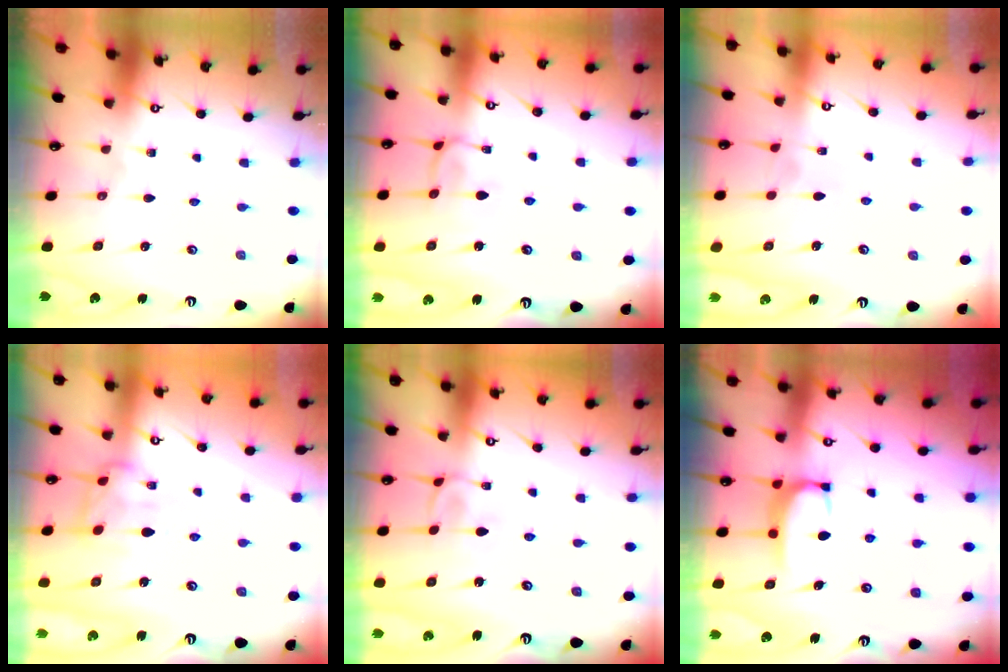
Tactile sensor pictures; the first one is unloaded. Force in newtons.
{"total": 2.0, "press": 2.0, "slide": 0.5}
{"total": 4.0, "press": 4.0, "slide": 0.6}
{"total": 3.6, "press": 3.3, "slide": 1.4}
{"total": 3.7, "press": 3.7, "slide": 0.1}
{"total": 1.9, "press": 1.8, "slide": 0.5}